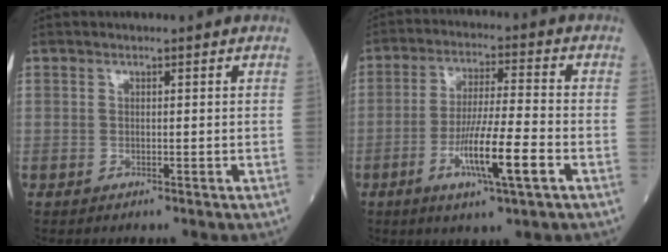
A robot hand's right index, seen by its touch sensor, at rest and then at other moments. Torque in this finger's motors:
{"motor_torque": [1.63, -0.50, 0.77, 0.21]}